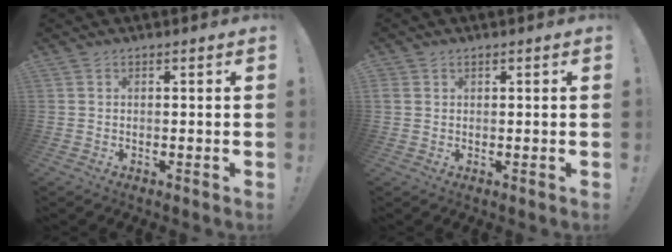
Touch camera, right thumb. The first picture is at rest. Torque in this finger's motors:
{"motor_torque": [0.13, -0.14, 0.09, -0.09, 0.05]}